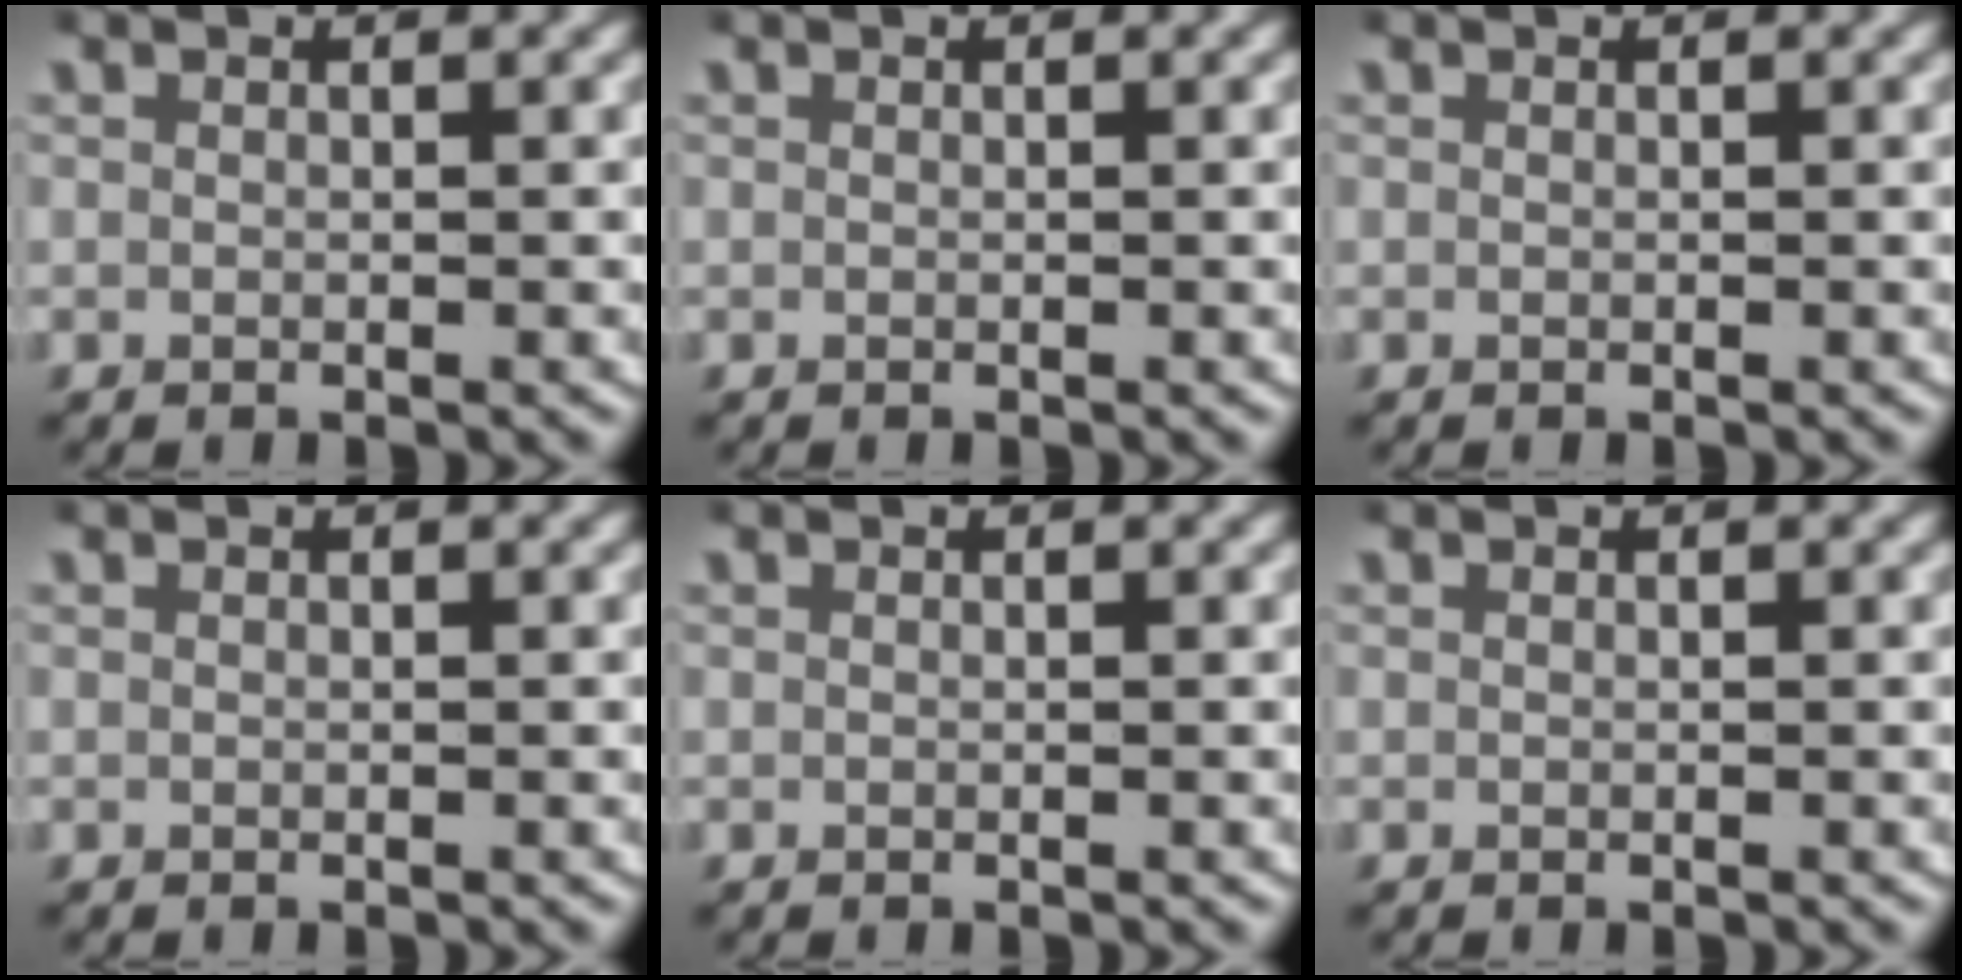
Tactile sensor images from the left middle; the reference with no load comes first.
{"total": 0.0}
{"total": 0.0}
{"total": 0.0}
{"total": 0.0}
{"total": 0.0}